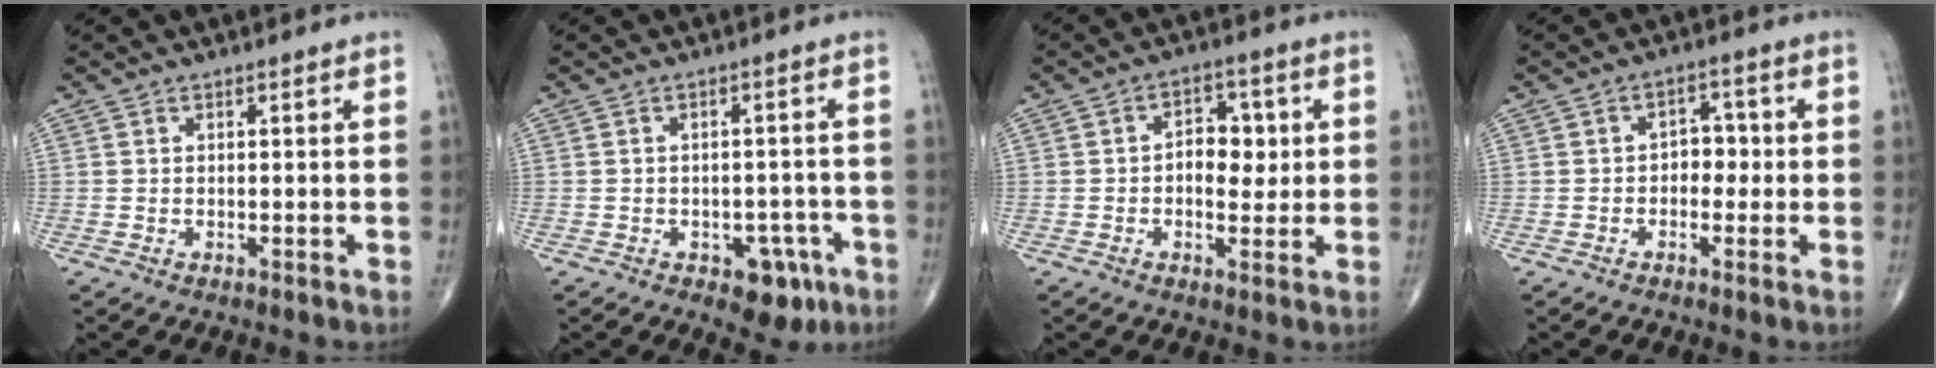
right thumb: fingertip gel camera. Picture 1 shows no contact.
{"total": 6.7, "force": [-3.3, 4.0, 4.1], "torque": [-0.022, 0.018, -0.038]}
{"total": 6.9, "force": [0.5, 4.6, 5.1], "torque": [-0.034, 0.007, 0.003]}
{"total": 4.3, "force": [-0.4, 3.2, 2.9], "torque": [-0.010, 0.016, -0.015]}